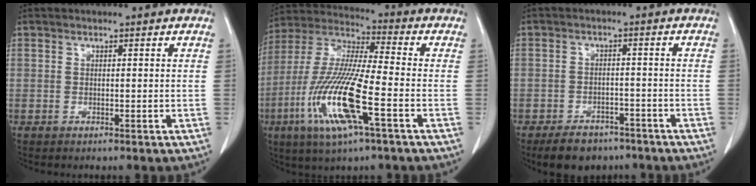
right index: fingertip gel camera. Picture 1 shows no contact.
{"total": 16.5, "force": [-5.8, 1.6, 15.3], "torque": [-0.324, -0.019, -0.113]}
{"total": 7.1, "force": [-5.5, 3.8, 2.4], "torque": [-0.040, 0.004, -0.081]}